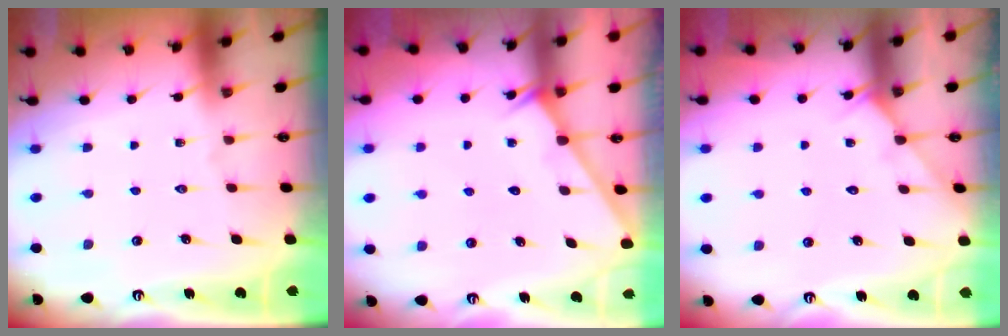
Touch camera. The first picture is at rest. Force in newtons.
{"total": 0.9, "press": 0.8, "slide": 0.2}
{"total": 4.3, "press": 4.3, "slide": 0.6}